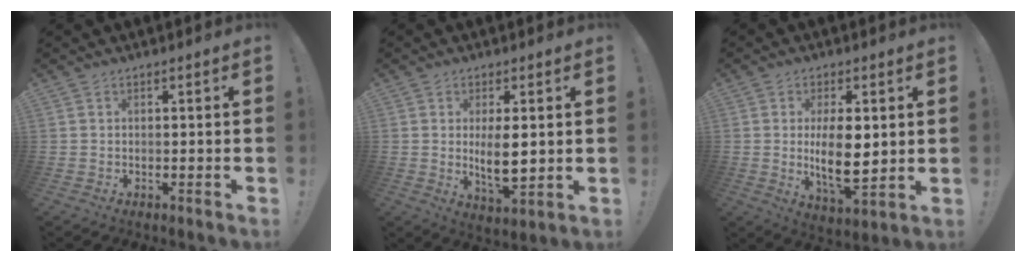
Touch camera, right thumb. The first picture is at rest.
{"total": 8.7, "force": [0.7, 3.4, 8.0], "torque": [-0.129, -0.019, 0.009]}
{"total": 12.3, "force": [0.9, 5.1, 11.1], "torque": [-0.188, -0.023, 0.012]}